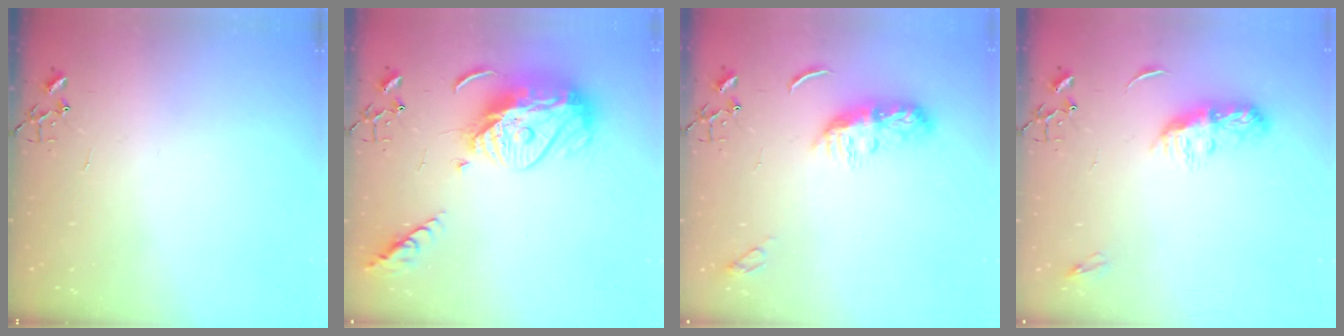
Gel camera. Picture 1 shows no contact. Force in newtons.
{"total": 17.5, "press": 17.4, "slide": 1.6}
{"total": 8.9, "press": 8.9, "slide": 0.6}
{"total": 8.3, "press": 8.3, "slide": 0.4}